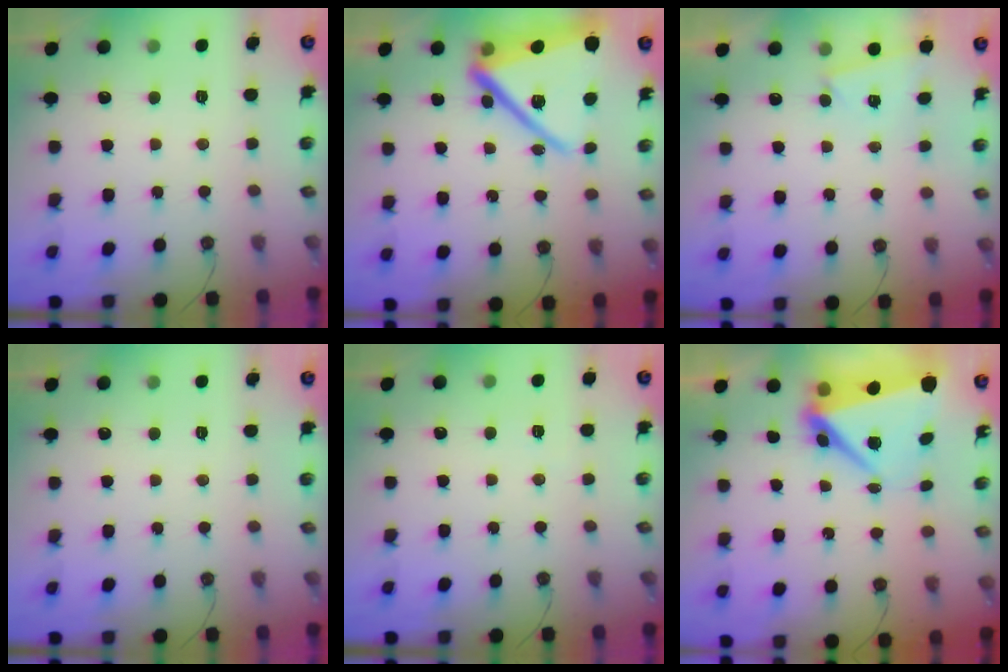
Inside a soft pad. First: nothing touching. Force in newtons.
{"total": 22.8, "press": 22.7, "slide": 2.0}
{"total": 1.7, "press": 1.3, "slide": 1.0}
{"total": 0.0}
{"total": 2.7, "press": 2.6, "slide": 0.7}
{"total": 10.0, "press": 9.9, "slide": 0.8}